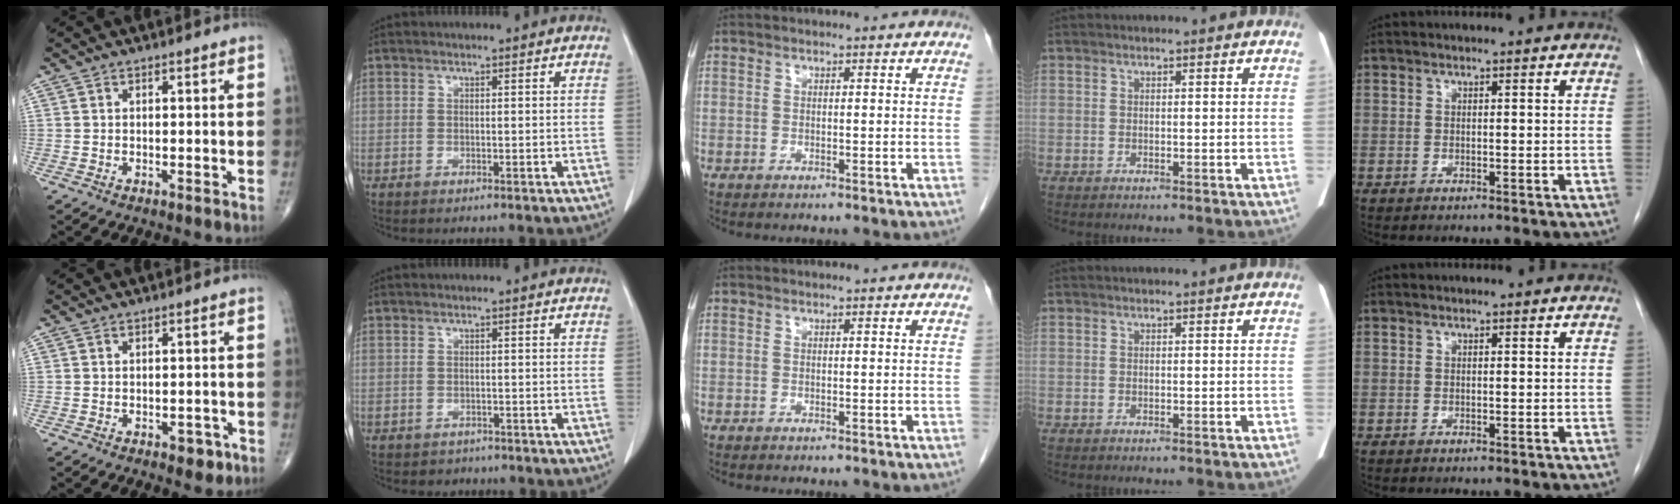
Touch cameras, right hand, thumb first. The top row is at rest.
{"thumb": {"total": 2.9, "force": [-1.5, 1.6, 1.9], "torque": [-0.009, 0.005, -0.016]}, "index": {"total": 1.7, "force": [-1.2, 1.2, -0.1], "torque": [-0.008, 0.003, -0.018]}}